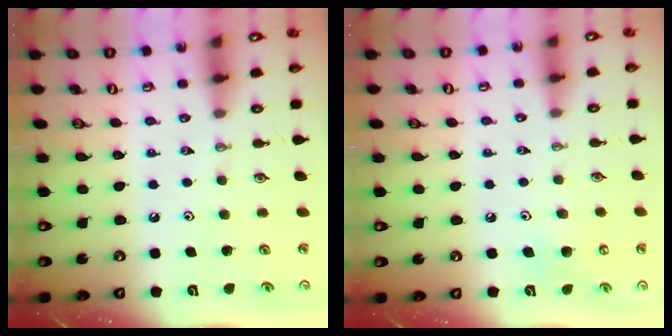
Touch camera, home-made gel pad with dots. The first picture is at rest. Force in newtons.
{"total": 6.7, "press": 6.7, "slide": 0.6}